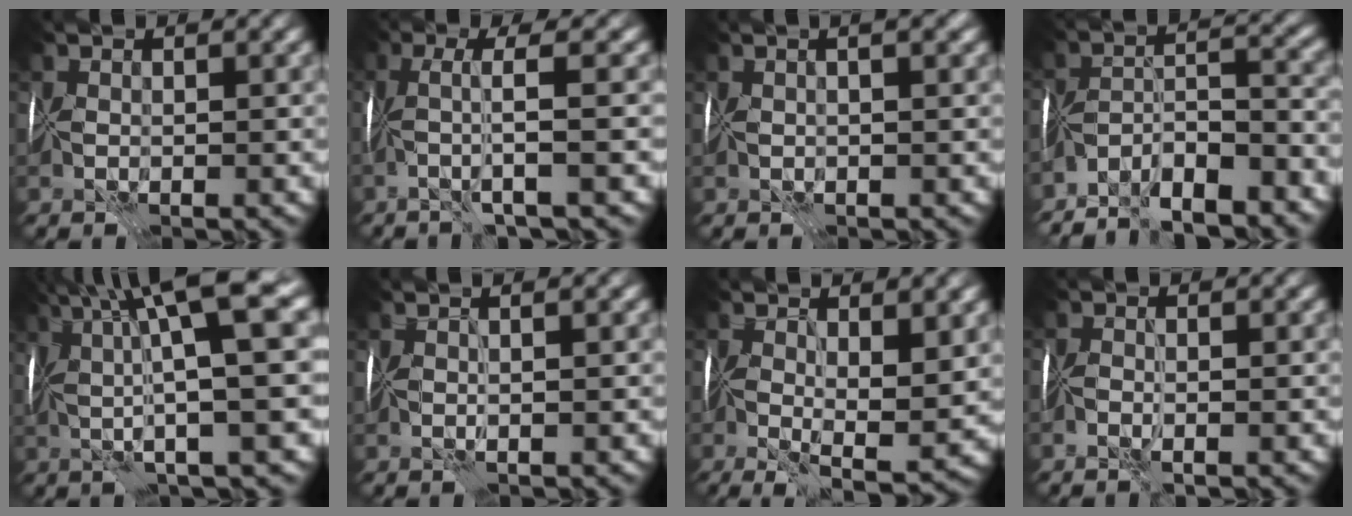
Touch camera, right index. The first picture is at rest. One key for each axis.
{"total": 3.2, "fx": -0.5, "fy": -0.4, "fz": 3.2, "tx": -0.052, "ty": 0.003, "tz": -0.015}
{"total": 3.5, "fx": 1.6, "fy": 1.2, "fz": 2.9, "tx": -0.025, "ty": 0.027, "tz": 0.003}
{"total": 7.5, "fx": -6.5, "fy": 1.4, "fz": 3.5, "tx": -0.044, "ty": 0.005, "tz": -0.120}
{"total": 10.9, "fx": 3.7, "fy": 1.1, "fz": 10.2, "tx": -0.155, "ty": 0.020, "tz": 0.066}
{"total": 1.4, "fx": 0.7, "fy": -0.3, "fz": 1.2, "tx": -0.010, "ty": 0.003, "tz": 0.003}
{"total": 6.6, "fx": 0.6, "fy": 1.8, "fz": 6.3, "tx": -0.107, "ty": -0.020, "tz": 0.012}
{"total": 1.1, "fx": -0.9, "fy": -0.6, "fz": 0.1, "tx": -0.002, "ty": -0.002, "tz": -0.020}